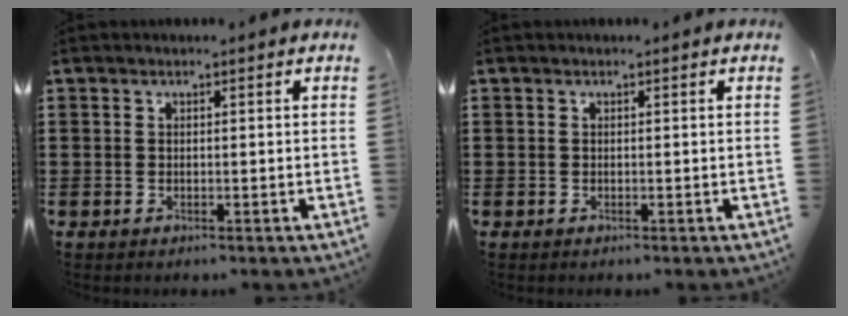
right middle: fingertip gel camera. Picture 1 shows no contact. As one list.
[{"total": 0.0}]